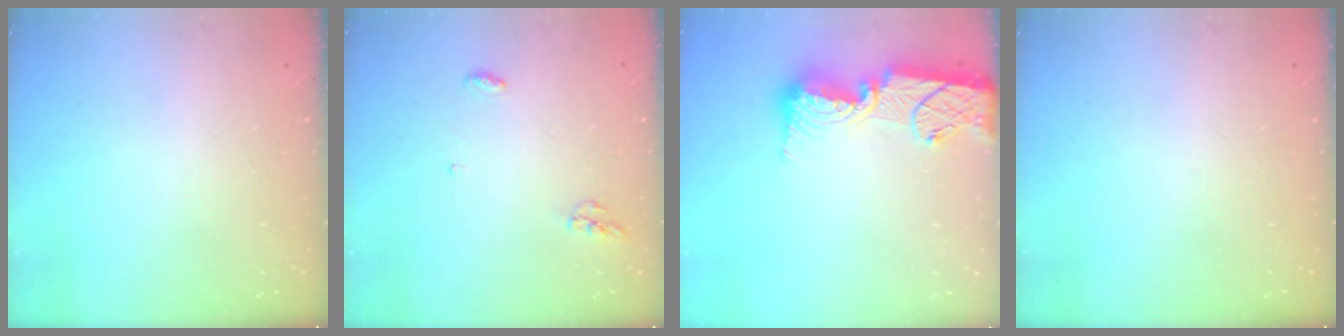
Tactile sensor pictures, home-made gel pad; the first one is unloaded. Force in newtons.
{"total": 4.2, "press": 4.1, "slide": 0.9}
{"total": 16.0, "press": 15.9, "slide": 1.4}
{"total": 0.0}